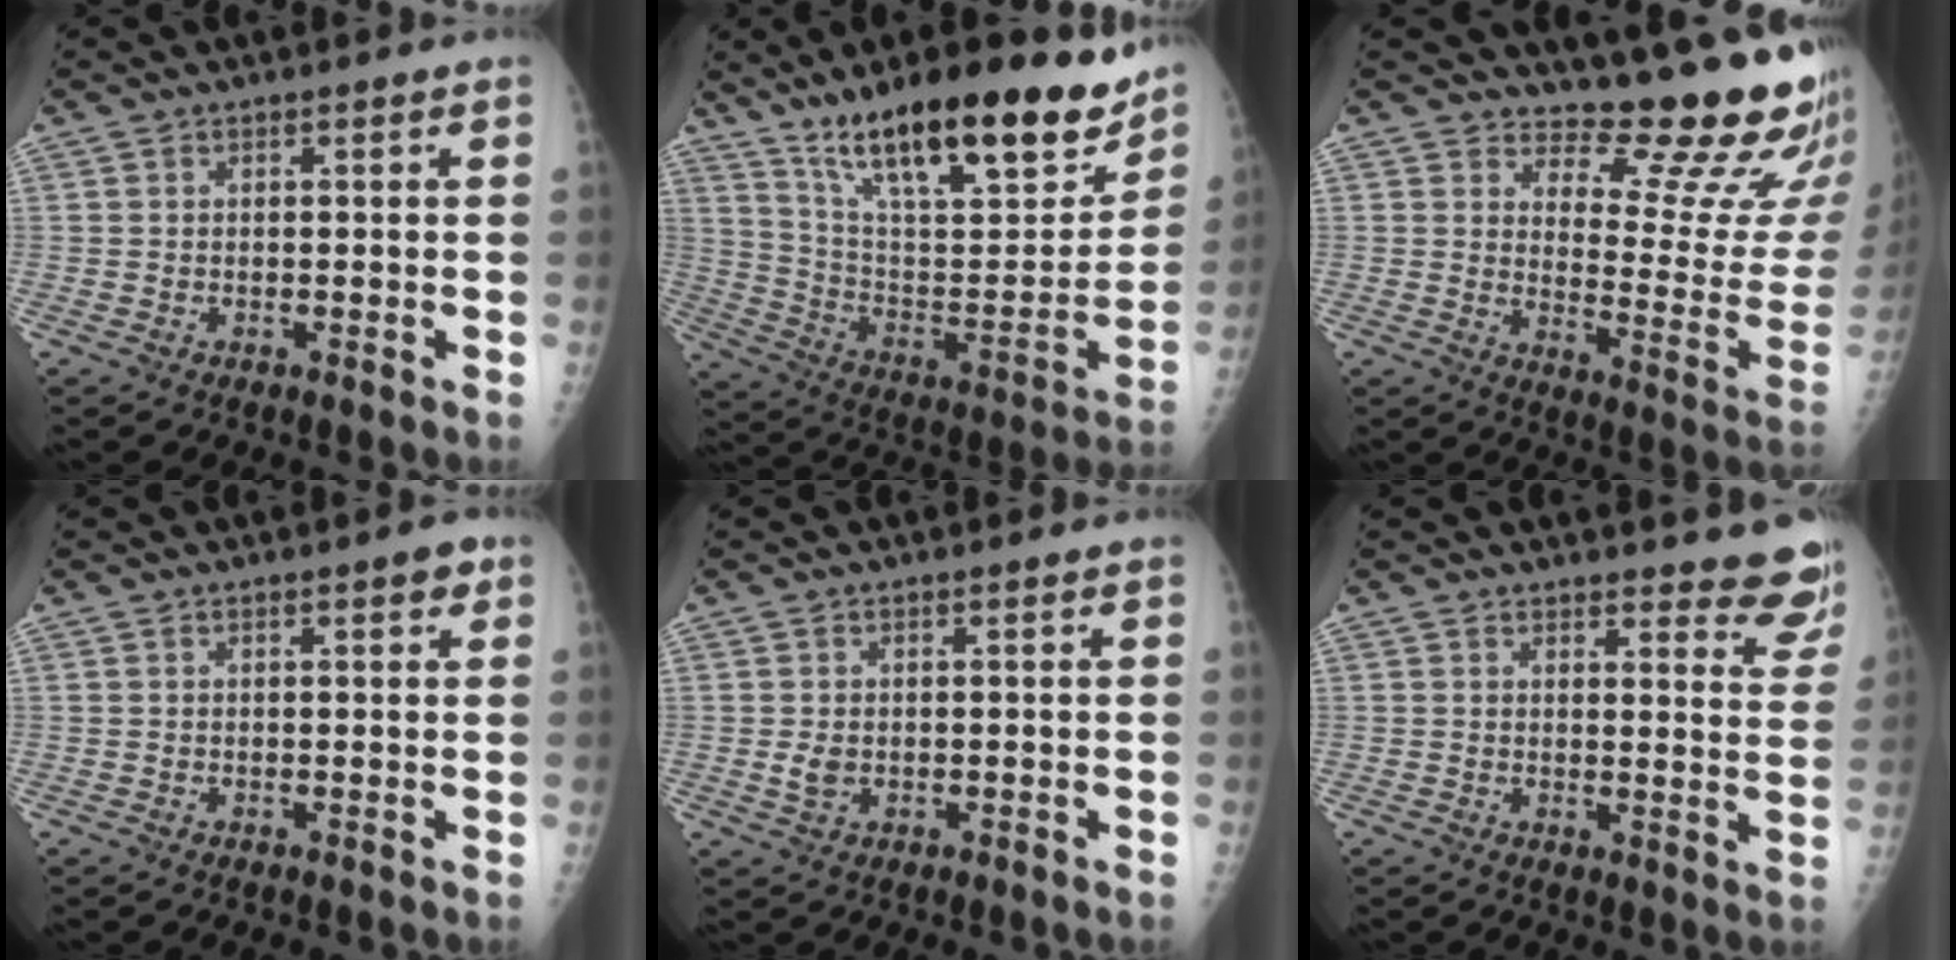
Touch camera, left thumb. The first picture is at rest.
{"total": 27.2, "force": [19.0, 7.6, 18.0], "torque": [-0.242, -0.071, 0.312]}
{"total": 17.4, "force": [15.7, 3.8, 6.5], "torque": [-0.040, -0.170, 0.189]}
{"total": 2.1, "force": [1.1, 0.7, 1.6], "torque": [-0.014, -0.002, 0.012]}
{"total": 2.1, "force": [0.0, 1.5, 1.4], "torque": [-0.025, -0.004, 0.005]}
{"total": 10.1, "force": [9.6, 2.0, 2.6], "torque": [0.010, -0.076, 0.085]}